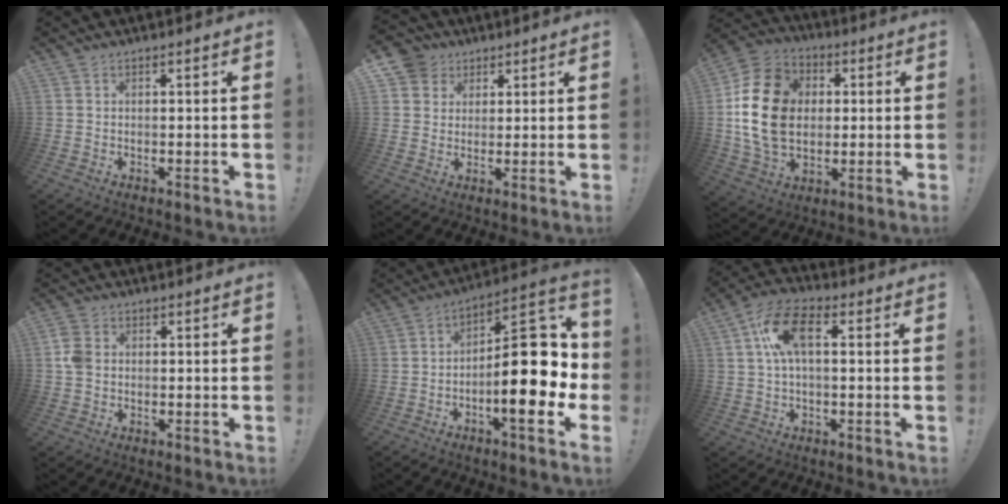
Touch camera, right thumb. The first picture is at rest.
{"total": 6.5, "force": [3.0, 5.7, 0.9], "torque": [-0.020, -0.018, 0.061]}
{"total": 21.7, "force": [1.8, 16.5, 13.9], "torque": [-0.243, 0.014, 0.040]}
{"total": 5.0, "force": [0.3, 3.9, 3.1], "torque": [-0.067, 0.006, 0.007]}
{"total": 21.9, "force": [-2.3, 8.3, 20.1], "torque": [-0.291, 0.015, -0.032]}
{"total": 12.1, "force": [2.4, 6.1, 10.2], "torque": [-0.195, 0.010, 0.044]}